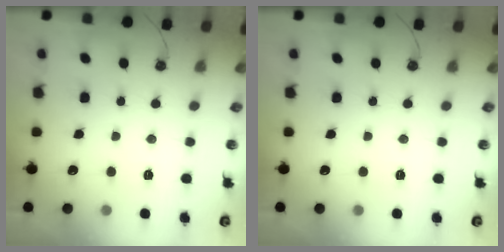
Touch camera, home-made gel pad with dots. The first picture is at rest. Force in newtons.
{"total": 0.0}